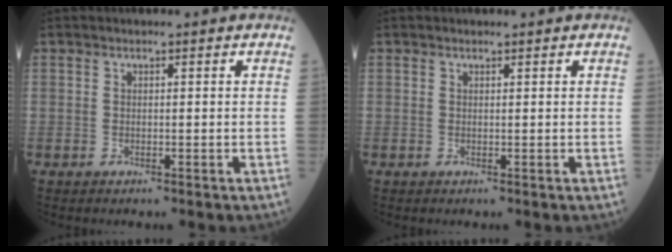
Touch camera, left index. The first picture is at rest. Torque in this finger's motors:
{"motor_torque": [-0.02, 0.05, -0.04, -0.01]}